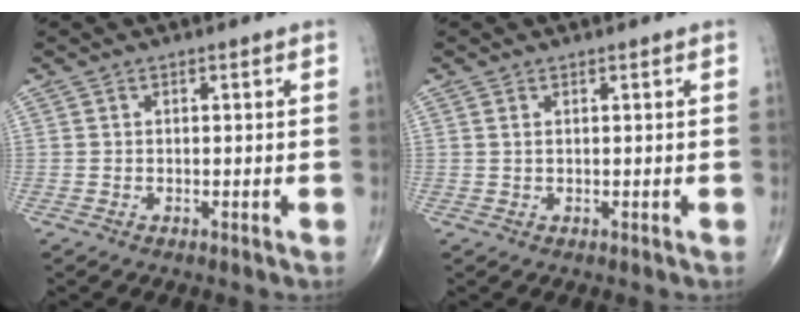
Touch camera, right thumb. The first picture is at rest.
{"total": 0.6, "force": [0.3, 0.2, 0.5], "torque": [-0.013, 0.005, 0.008]}